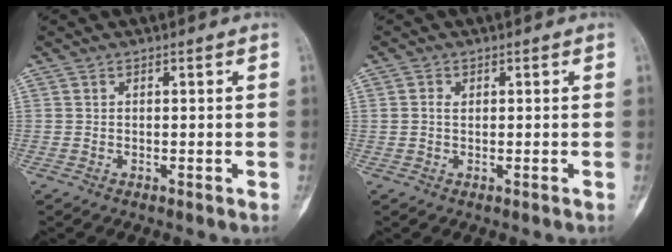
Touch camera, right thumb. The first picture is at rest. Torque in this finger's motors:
{"motor_torque": [-0.14, -0.01, -0.46, 0.14, -0.14]}